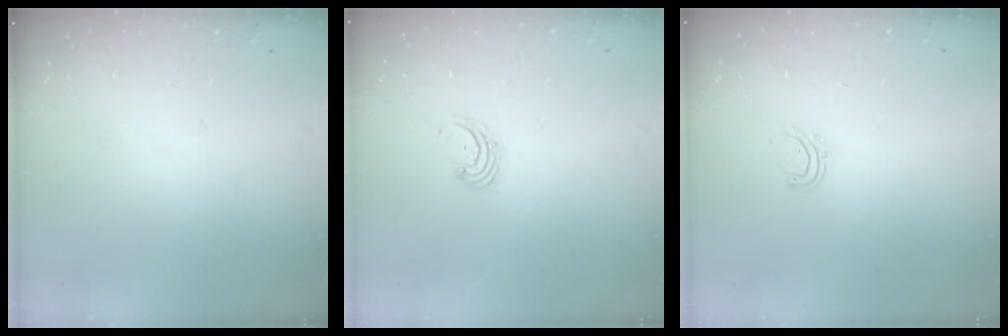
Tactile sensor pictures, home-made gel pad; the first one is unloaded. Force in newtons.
{"total": 2.0, "press": 1.9, "slide": 0.6}
{"total": 4.4, "press": 4.2, "slide": 1.0}